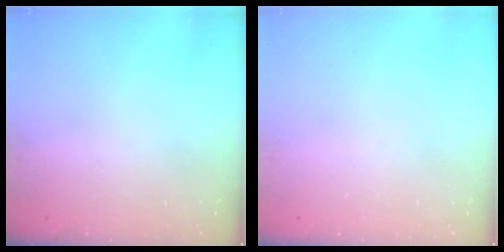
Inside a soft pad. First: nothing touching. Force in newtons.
{"total": 0.0}